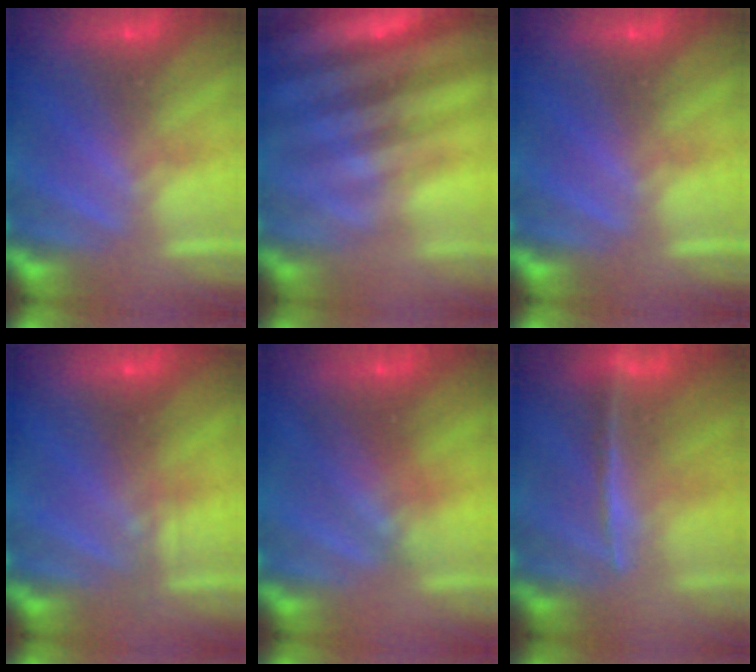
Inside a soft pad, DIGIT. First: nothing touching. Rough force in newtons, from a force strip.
{"total": 11.8}
{"total": 0.0}
{"total": 2.3}
{"total": 2.7}
{"total": 2.0}